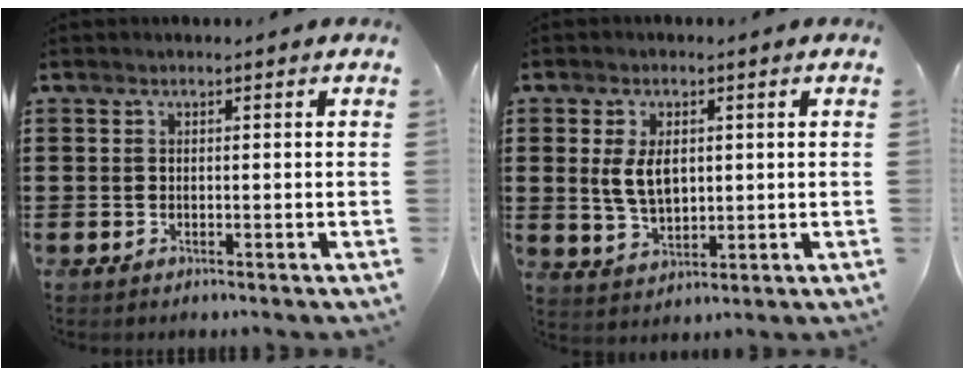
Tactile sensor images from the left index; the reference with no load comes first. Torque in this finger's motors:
{"motor_torque": [0.77, -0.41, 0.32, 0.14]}